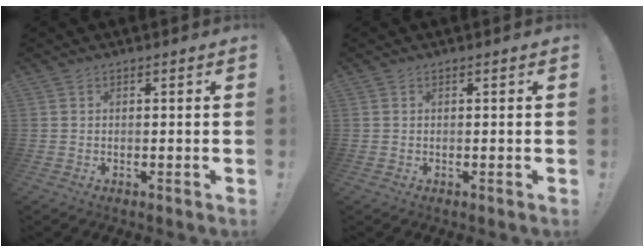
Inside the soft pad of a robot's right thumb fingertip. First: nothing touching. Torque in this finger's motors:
{"motor_torque": [-0.04, -0.10, -0.04, 0.17, 0.00]}